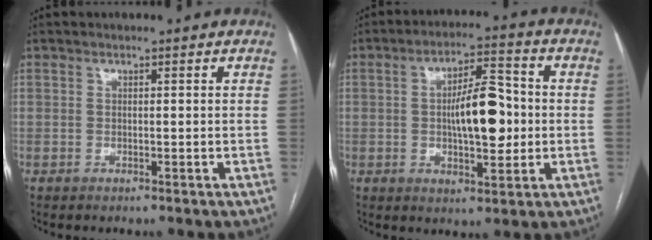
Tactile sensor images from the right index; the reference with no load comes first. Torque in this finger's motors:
{"motor_torque": [0.87, -0.02, 0.45, 0.09]}